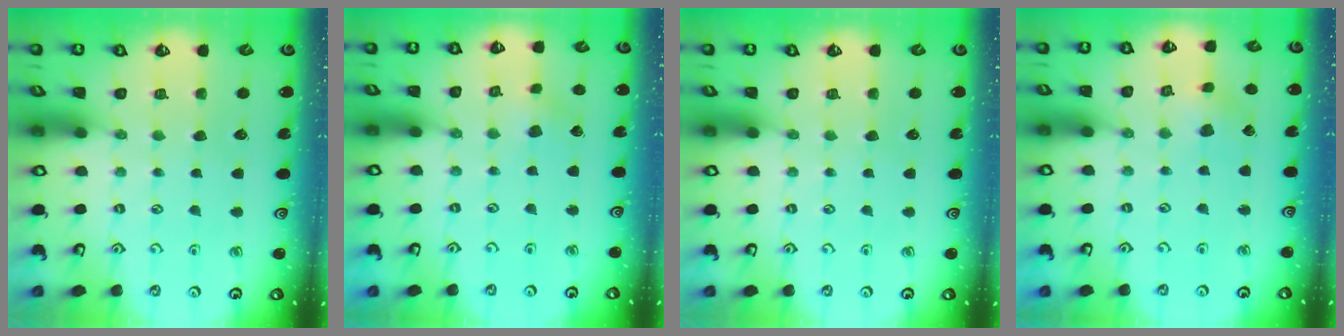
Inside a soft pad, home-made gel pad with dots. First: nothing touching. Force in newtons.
{"total": 2.6, "press": 2.6, "slide": 0.2}
{"total": 0.0}
{"total": 2.1, "press": 2.1, "slide": 0.0}